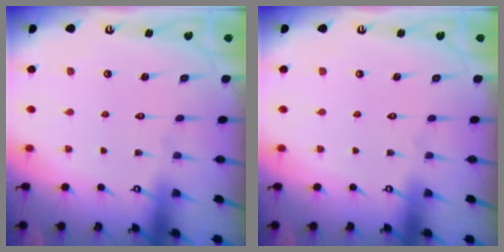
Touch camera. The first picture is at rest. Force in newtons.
{"total": 0.0}